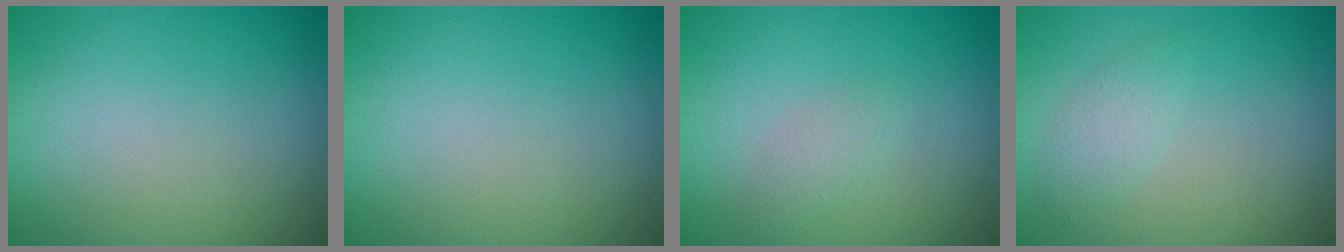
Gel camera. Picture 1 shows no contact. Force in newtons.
{"total": 0.0}
{"total": 1.2, "press": 1.2, "slide": 0.0}
{"total": 1.4, "press": 1.4, "slide": 0.1}